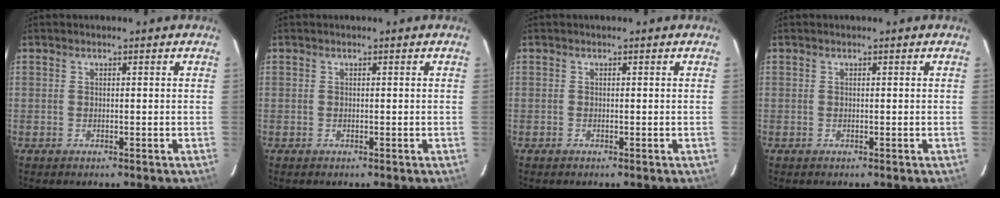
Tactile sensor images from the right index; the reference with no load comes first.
{"total": 0.0}
{"total": 0.0}
{"total": 0.0}